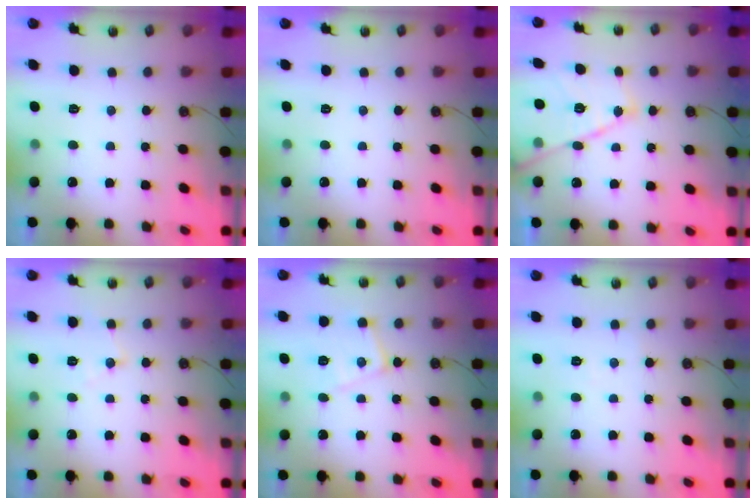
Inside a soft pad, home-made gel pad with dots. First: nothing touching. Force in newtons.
{"total": 0.0}
{"total": 15.8, "press": 15.7, "slide": 1.3}
{"total": 7.8, "press": 7.8, "slide": 0.4}
{"total": 11.8, "press": 11.8, "slide": 0.8}
{"total": 5.1, "press": 5.0, "slide": 0.6}